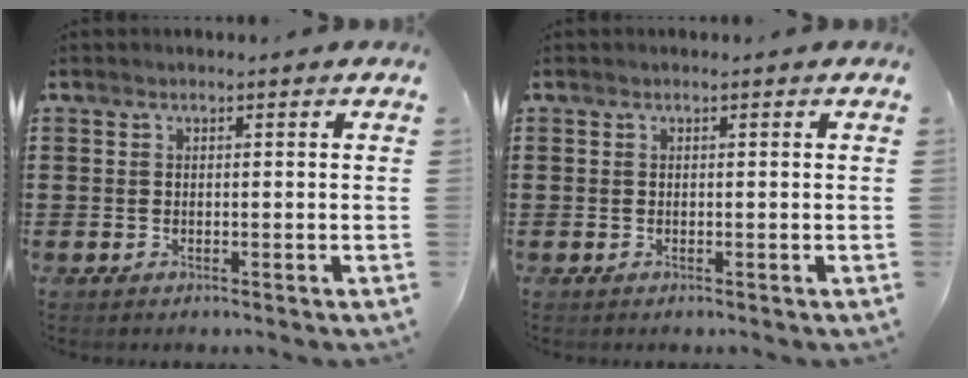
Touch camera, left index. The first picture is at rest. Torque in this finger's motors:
{"motor_torque": [-0.01, -0.01, 0.00, 0.00]}